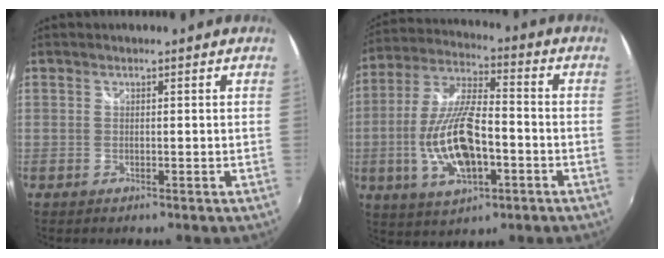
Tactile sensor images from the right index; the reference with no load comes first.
{"total": 15.8, "force": [-4.2, 6.4, 13.9], "torque": [-0.291, -0.005, -0.069]}